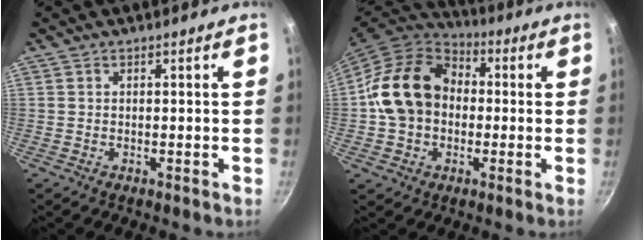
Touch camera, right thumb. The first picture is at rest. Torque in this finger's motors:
{"motor_torque": [1.96, 2.00, 0.19, -0.14, 0.15]}